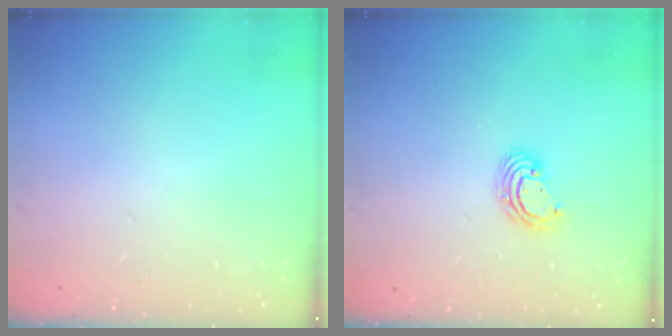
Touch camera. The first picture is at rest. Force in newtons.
{"total": 4.2, "press": 4.2, "slide": 0.2}